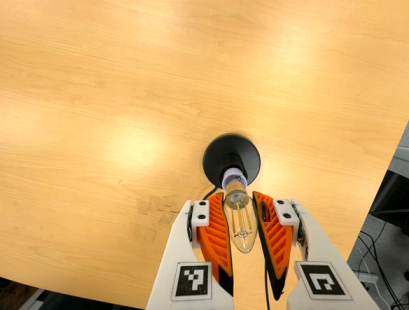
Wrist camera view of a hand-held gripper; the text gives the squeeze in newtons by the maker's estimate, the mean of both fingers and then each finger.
{"total": 21.1, "left": 23.1, "right": 19.0}